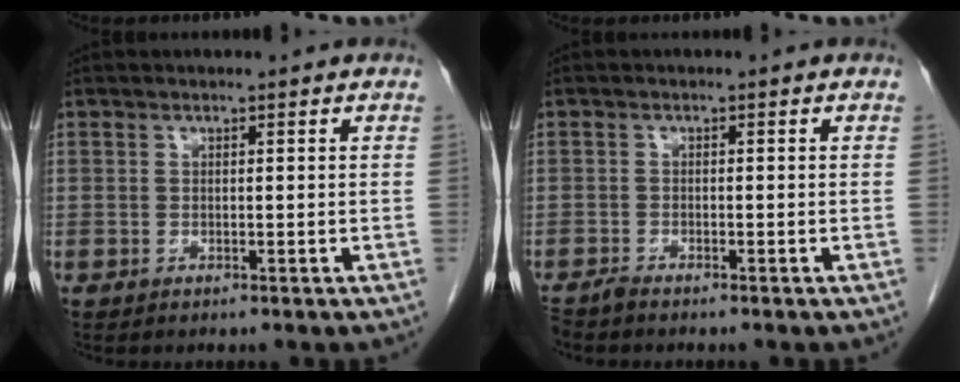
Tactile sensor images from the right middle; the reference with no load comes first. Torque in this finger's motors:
{"motor_torque": [0.27, -0.18, -0.01, -0.01]}